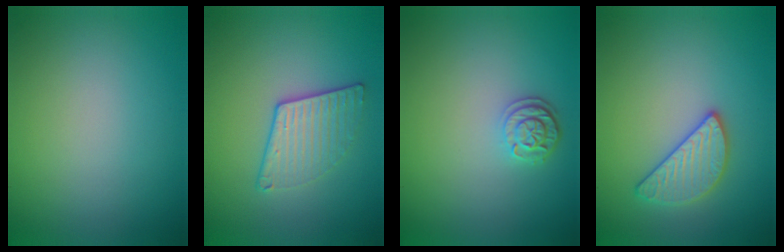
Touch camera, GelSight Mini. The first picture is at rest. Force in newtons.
{"total": 2.8, "press": 2.3, "slide": 1.6}
{"total": 2.2, "press": 1.9, "slide": 1.1}
{"total": 2.7, "press": 2.7, "slide": 0.1}